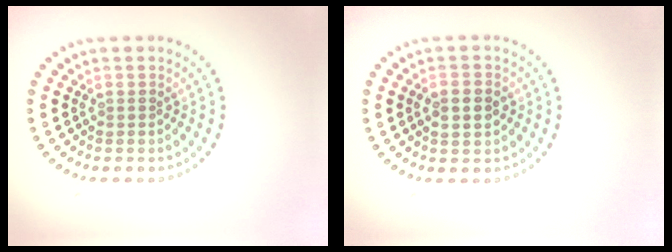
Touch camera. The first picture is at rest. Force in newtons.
{"total": 2.6, "press": 2.6, "slide": 0.1}